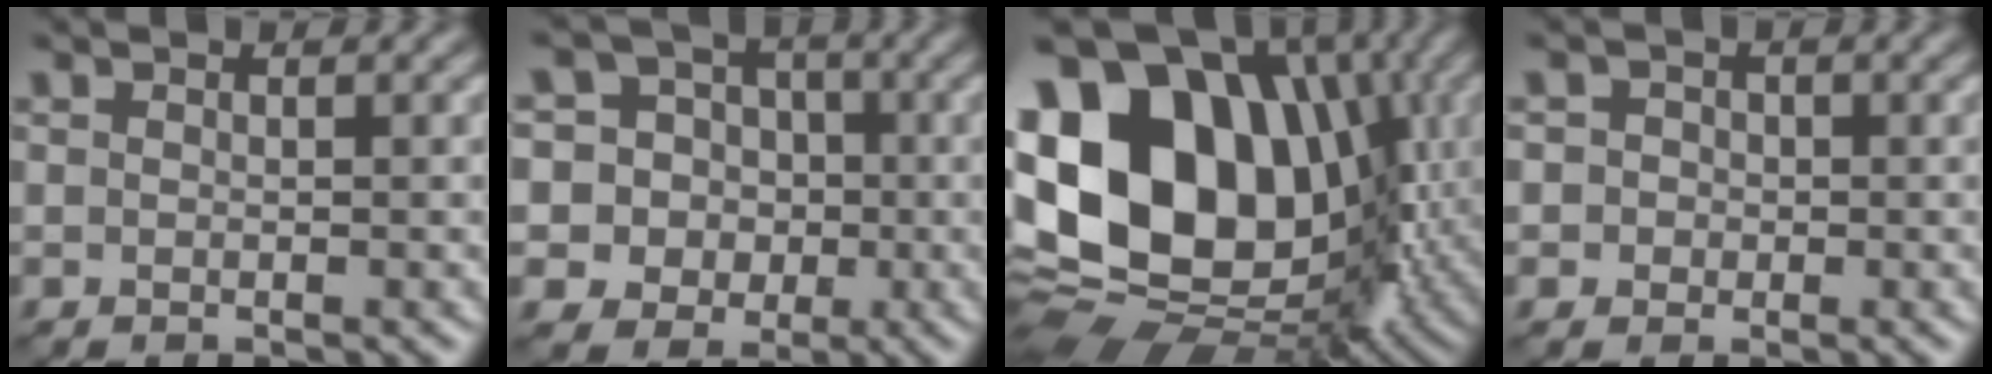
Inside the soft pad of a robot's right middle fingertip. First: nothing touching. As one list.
[{"total": 9.0, "force": [-0.1, 8.8, 2.0], "torque": [-0.070, 0.031, -0.015]}, {"total": 18.8, "force": [2.9, 13.9, 12.2], "torque": [-0.221, 0.012, 0.057]}, {"total": 2.4, "force": [0.4, 2.3, 0.8], "torque": [0.012, 0.012, -0.009]}]